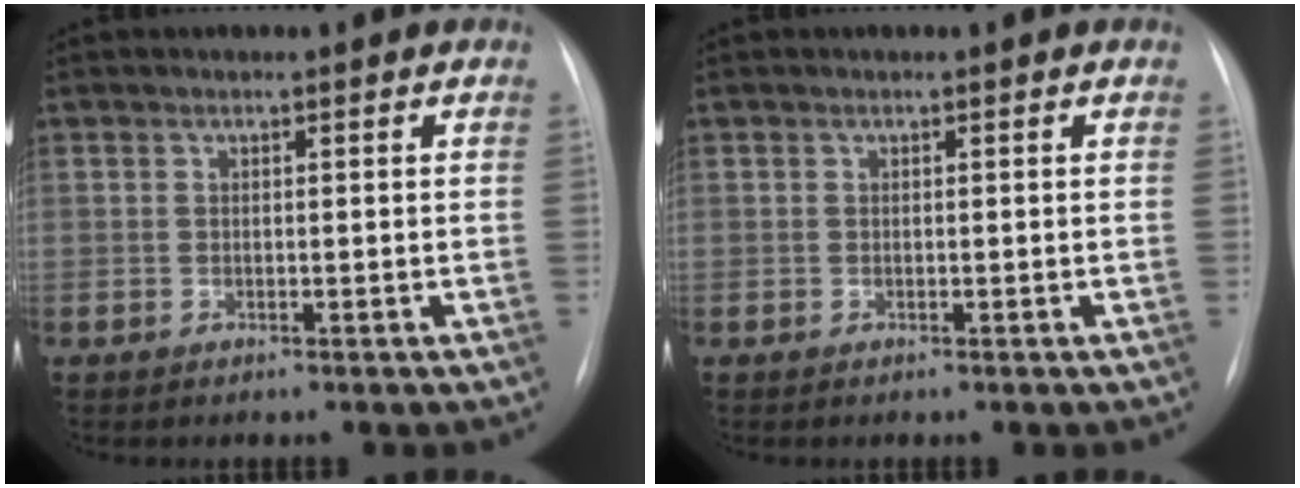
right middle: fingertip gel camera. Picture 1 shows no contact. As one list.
[{"total": 0.0}]